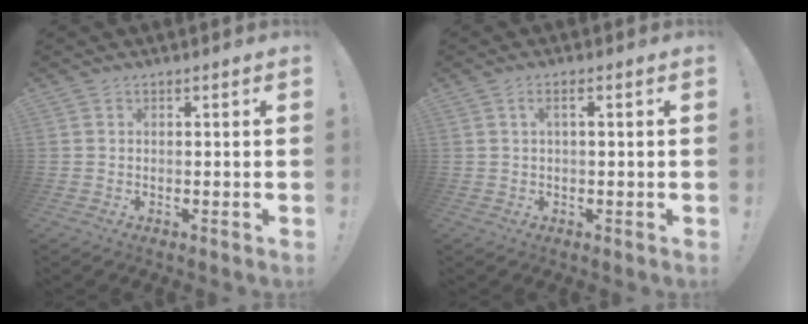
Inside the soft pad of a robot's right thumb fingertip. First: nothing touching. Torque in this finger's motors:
{"motor_torque": [-0.01, -0.30, -0.28, 0.08, 0.10]}